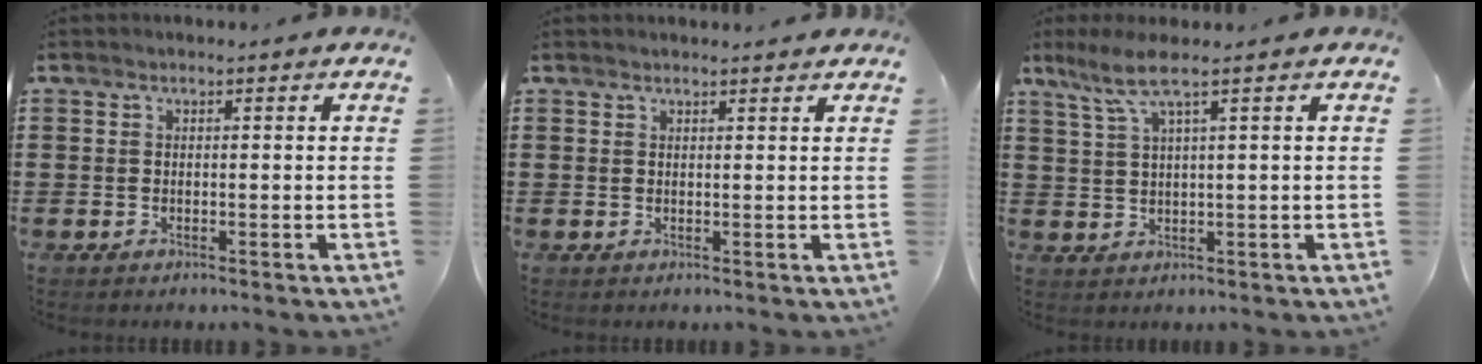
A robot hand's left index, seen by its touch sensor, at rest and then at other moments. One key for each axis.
{"total": 1.1, "fx": 1.0, "fy": 0.0, "fz": 0.3, "tx": -0.007, "ty": -0.001, "tz": 0.020}
{"total": 5.0, "fx": 2.3, "fy": 0.2, "fz": 4.4, "tx": -0.100, "ty": 0.000, "tz": 0.036}